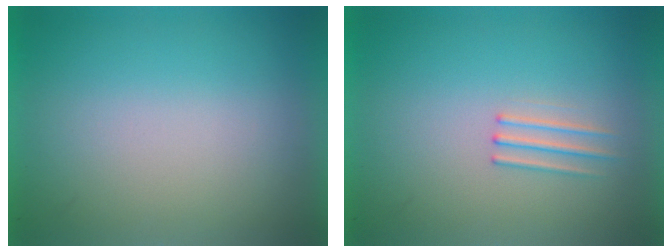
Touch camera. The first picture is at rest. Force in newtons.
{"total": 1.1}